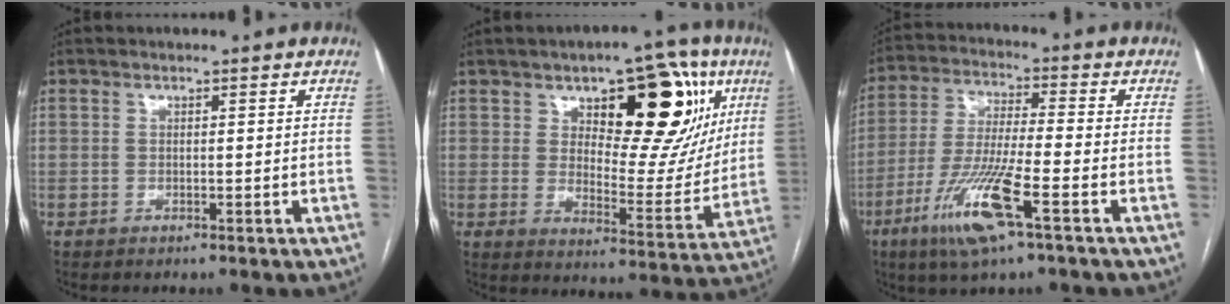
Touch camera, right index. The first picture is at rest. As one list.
[{"total": 19.7, "force": [8.7, 8.7, 15.4], "torque": [-0.194, 0.016, 0.132]}, {"total": 12.4, "force": [-6.0, 0.7, 10.9], "torque": [-0.225, -0.021, -0.113]}]